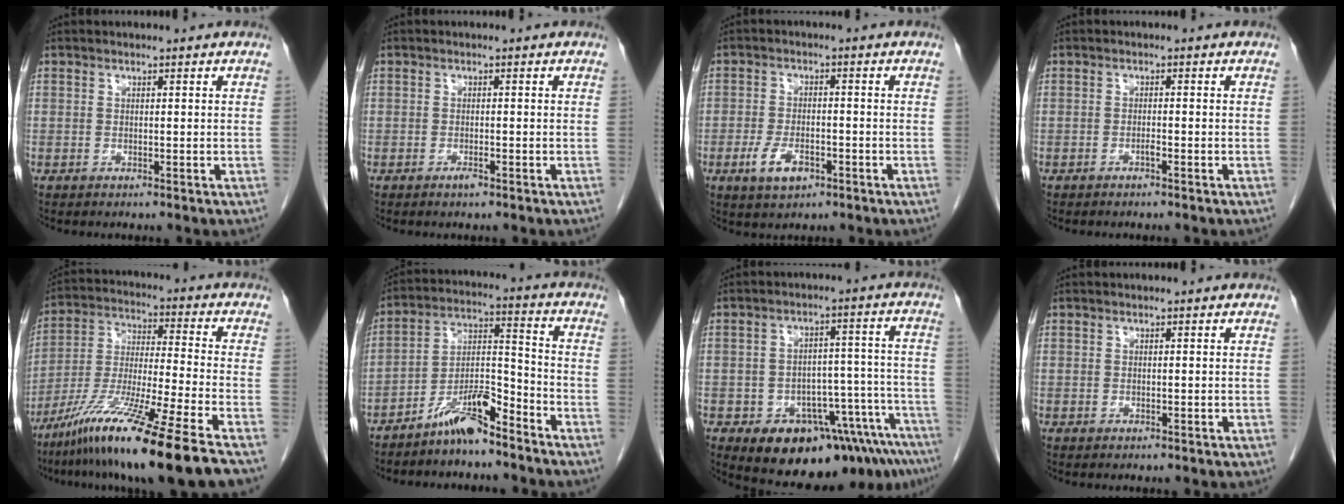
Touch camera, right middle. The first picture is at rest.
{"total": 1.0, "force": [-0.7, 0.1, 0.7], "torque": [-0.014, 0.000, -0.011]}
{"total": 5.0, "force": [-2.4, 2.3, 3.7], "torque": [-0.078, -0.005, -0.038]}
{"total": 0.9, "force": [-0.6, 0.0, 0.6], "torque": [-0.013, 0.001, -0.012]}
{"total": 18.8, "force": [-13.3, -1.6, 13.2], "torque": [-0.251, -0.054, -0.238]}
{"total": 8.7, "force": [-6.9, 1.7, 5.0], "torque": [-0.098, 0.013, -0.127]}
{"total": 16.1, "force": [-11.2, 6.6, 9.6], "torque": [-0.074, 0.044, -0.150]}
{"total": 0.0}